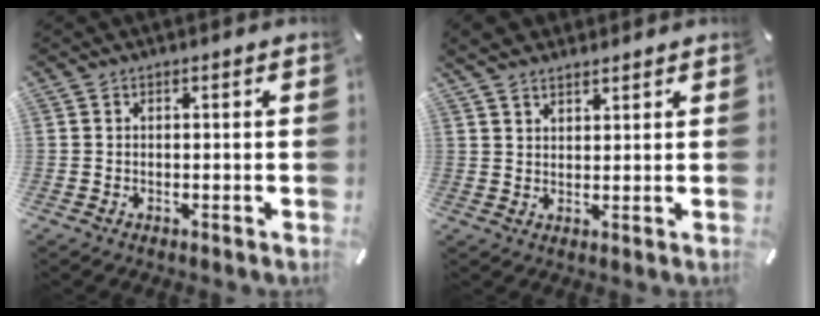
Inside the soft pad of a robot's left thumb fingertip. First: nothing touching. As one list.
[{"total": 4.1, "force": [3.2, 2.3, 1.2], "torque": [-0.023, -0.010, 0.060]}]